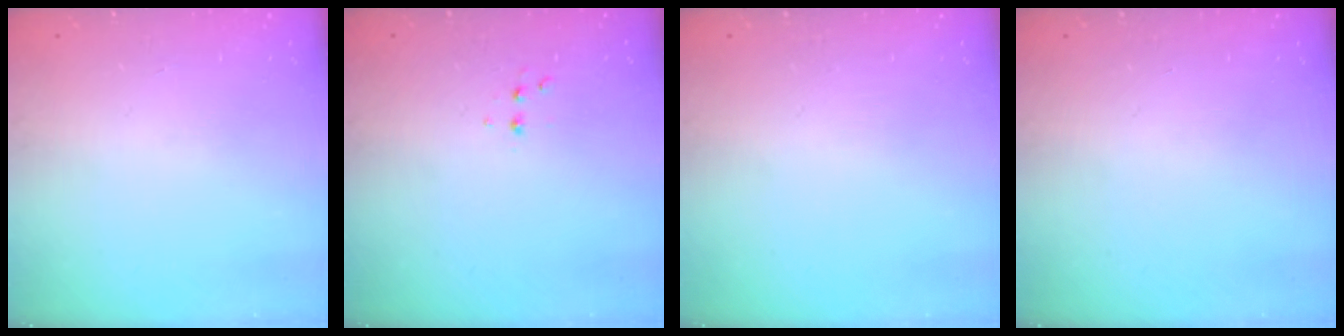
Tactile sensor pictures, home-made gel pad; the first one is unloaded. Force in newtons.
{"total": 2.6, "press": 2.5, "slide": 0.8}
{"total": 0.0}
{"total": 0.0}